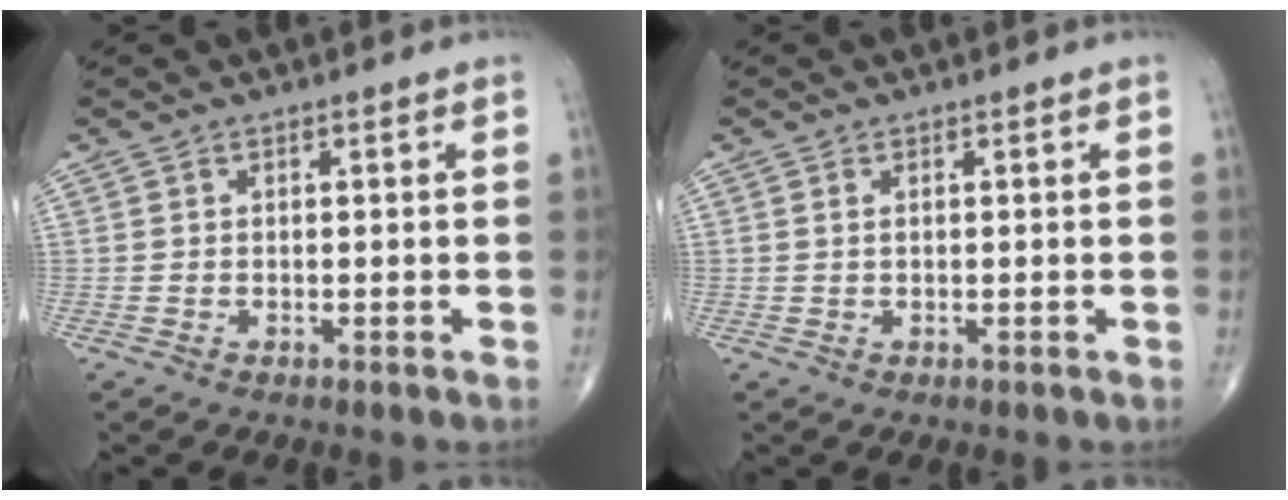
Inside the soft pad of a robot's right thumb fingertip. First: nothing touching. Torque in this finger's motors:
{"motor_torque": [-0.36, -0.38, -0.07, -0.06, 0.05]}